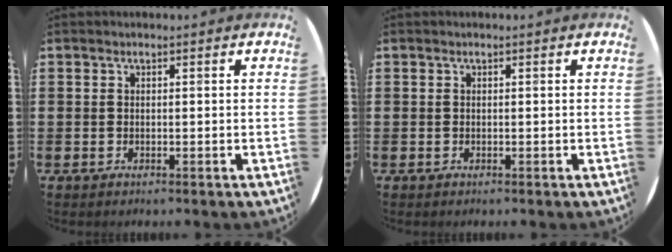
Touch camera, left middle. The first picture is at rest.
{"total": 0.0}